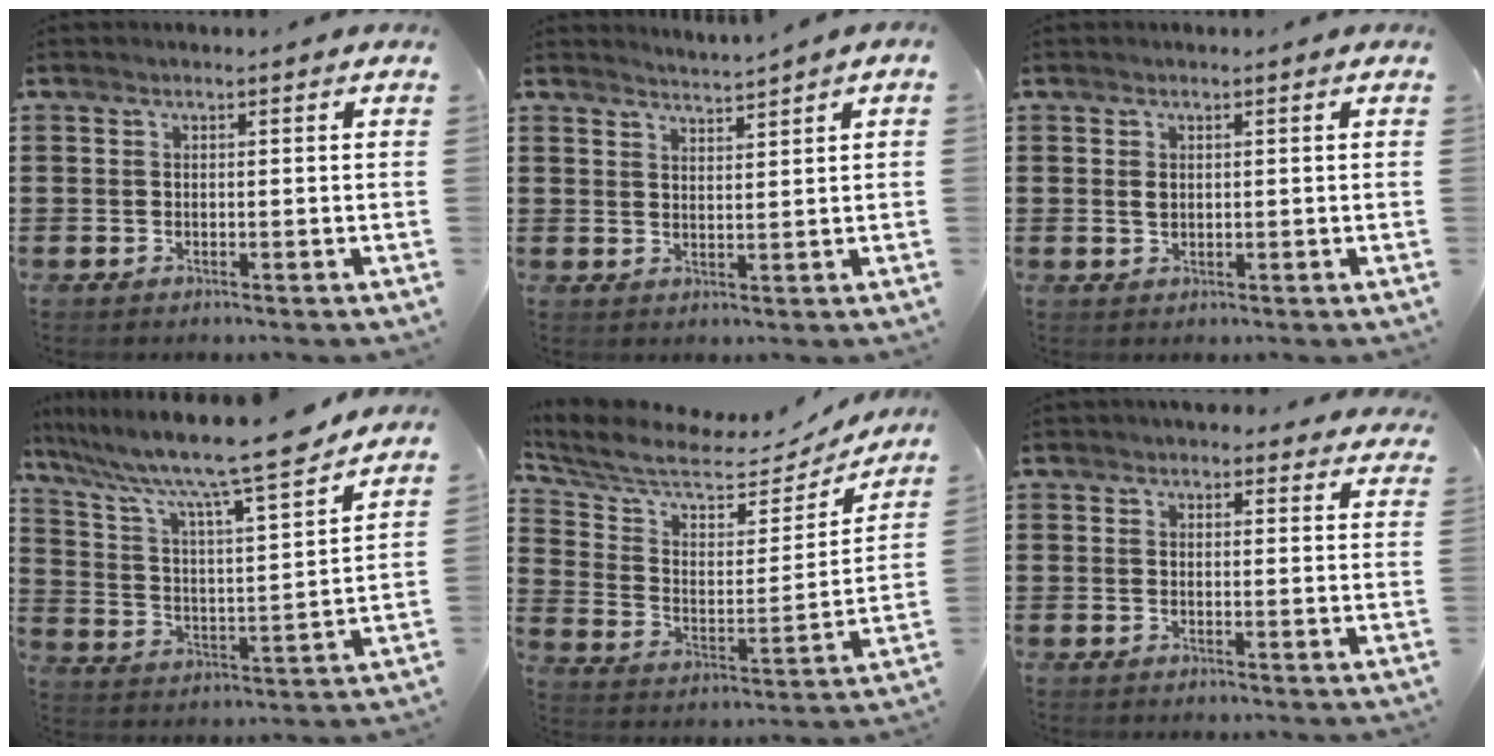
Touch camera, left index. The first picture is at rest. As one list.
[{"total": 2.3, "force": [2.2, -0.5, -0.2], "torque": [-0.002, -0.008, 0.042]}, {"total": 1.3, "force": [0.2, 1.0, 0.9], "torque": [-0.021, 0.005, 0.004]}, {"total": 11.6, "force": [9.7, 0.4, 6.3], "torque": [-0.152, -0.069, 0.156]}, {"total": 6.7, "force": [6.1, 1.8, 2.3], "torque": [-0.080, -0.046, 0.100]}, {"total": 2.9, "force": [2.8, 0.6, 0.5], "torque": [-0.009, -0.009, 0.052]}]